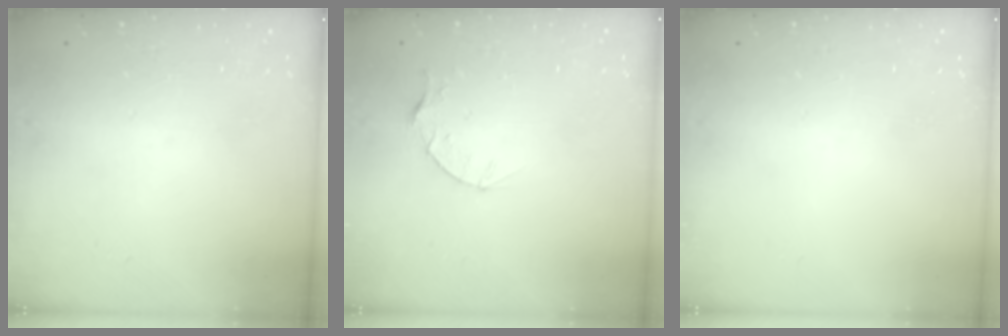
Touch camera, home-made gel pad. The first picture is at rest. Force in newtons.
{"total": 3.5, "press": 3.5, "slide": 0.4}
{"total": 0.0}